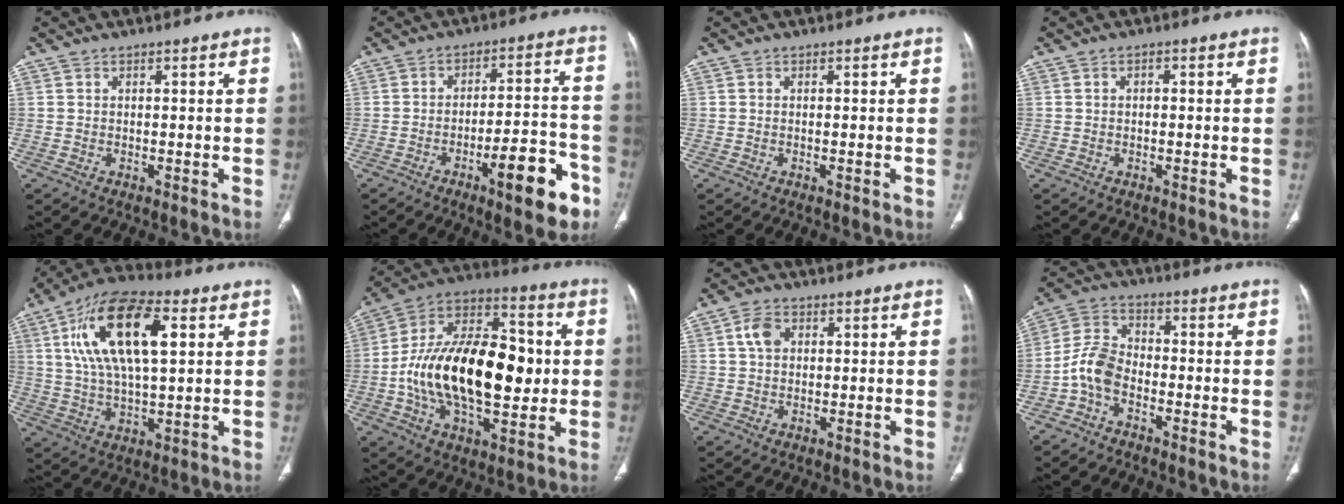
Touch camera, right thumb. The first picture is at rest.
{"total": 13.1, "force": [-6.9, 3.4, 10.6], "torque": [-0.134, 0.044, -0.095]}
{"total": 0.0}
{"total": 0.8, "force": [-0.1, 0.6, 0.5], "torque": [-0.006, 0.005, -0.005]}
{"total": 19.2, "force": [5.7, 8.2, 16.4], "torque": [-0.295, 0.008, 0.096]}
{"total": 27.3, "force": [-1.0, 14.7, 23.0], "torque": [-0.381, 0.024, -0.011]}
{"total": 3.8, "force": [1.2, 2.7, 2.4], "torque": [-0.043, 0.003, 0.021]}
{"total": 6.6, "force": [-2.9, 4.0, 4.4], "torque": [-0.088, 0.029, -0.070]}